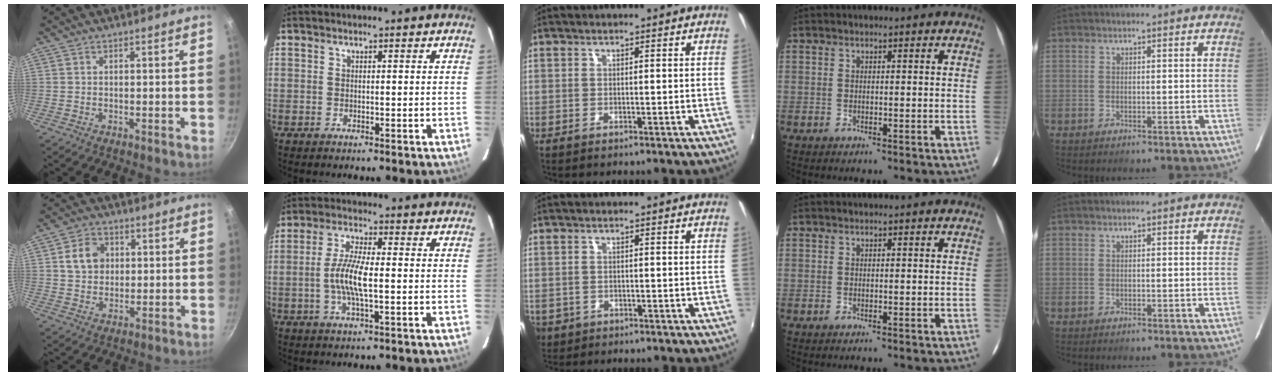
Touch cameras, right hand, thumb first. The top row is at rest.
{"thumb": {"total": 7.0, "force": [1.5, 5.8, 3.6], "torque": [-0.041, 0.008, 0.019]}, "index": {"total": 7.6, "force": [-1.1, 1.7, 7.3], "torque": [-0.148, 0.002, -0.024]}, "middle": {"total": 4.7, "force": [-1.7, 4.0, 1.8], "torque": [-0.049, -0.007, -0.023]}}